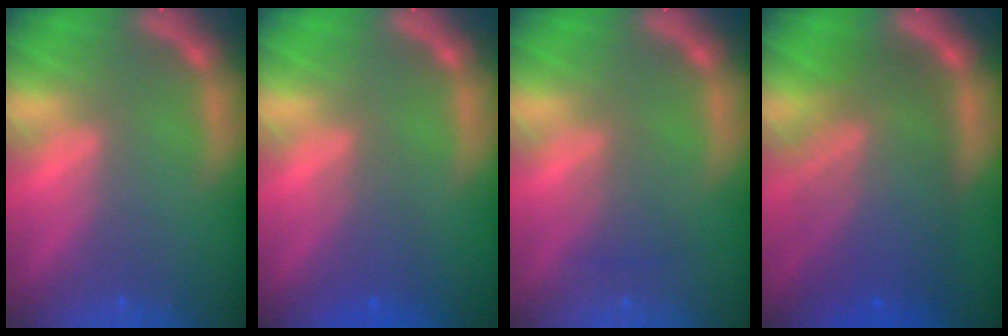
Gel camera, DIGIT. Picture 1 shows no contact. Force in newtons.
{"total": 2.5}
{"total": 2.0}
{"total": 10.0}